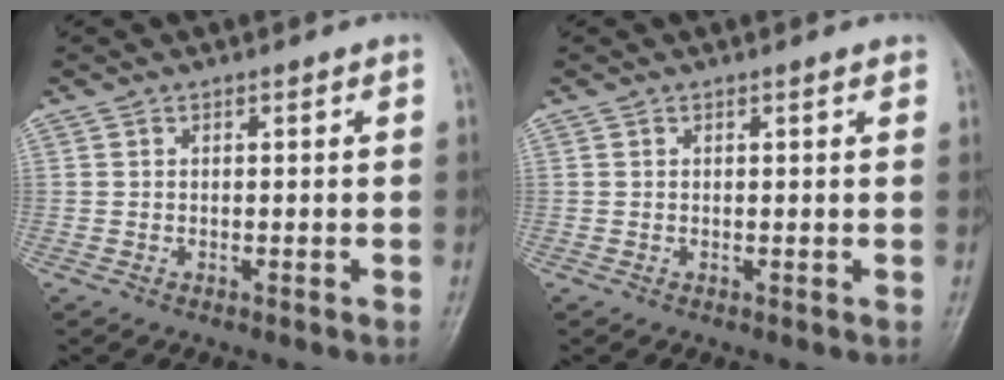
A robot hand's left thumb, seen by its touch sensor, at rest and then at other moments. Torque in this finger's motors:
{"motor_torque": [-0.36, 0.12, -0.29, -0.10, 0.02]}